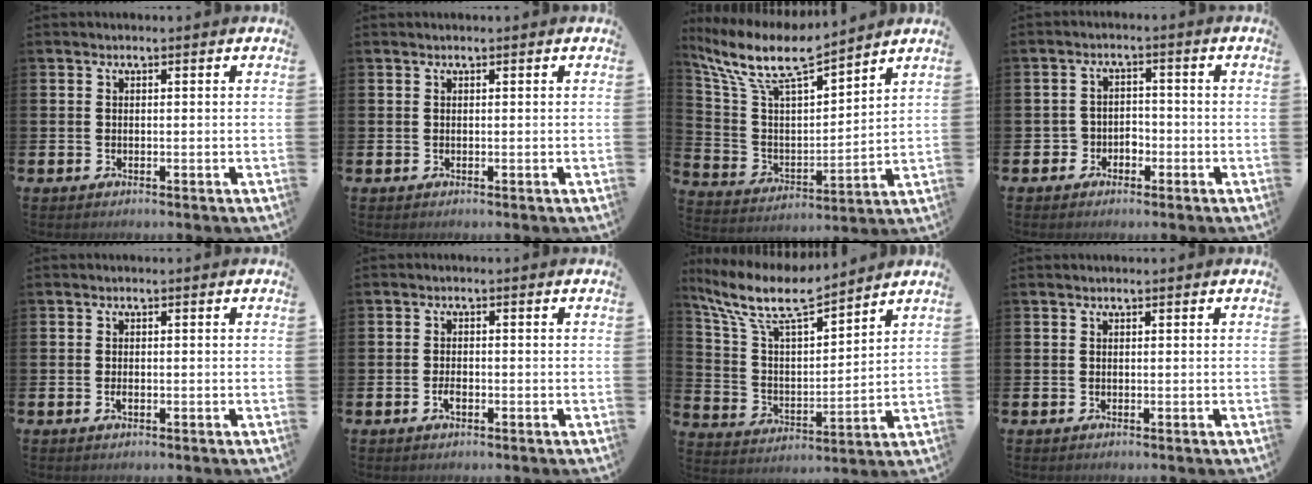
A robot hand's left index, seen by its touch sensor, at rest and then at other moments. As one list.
[{"total": 0.0}, {"total": 9.5, "force": [8.2, 2.0, 4.3], "torque": [-0.129, -0.051, 0.140]}, {"total": 2.8, "force": [-1.9, 2.0, 0.2], "torque": [-0.017, 0.008, -0.043]}, {"total": 0.9, "force": [-0.2, 0.4, 0.7], "torque": [-0.017, 0.002, -0.004]}, {"total": 1.7, "force": [-0.7, 0.9, 1.3], "torque": [-0.020, -0.001, -0.014]}, {"total": 10.2, "force": [8.6, 2.4, 4.8], "torque": [-0.137, -0.044, 0.152]}, {"total": 0.0}]